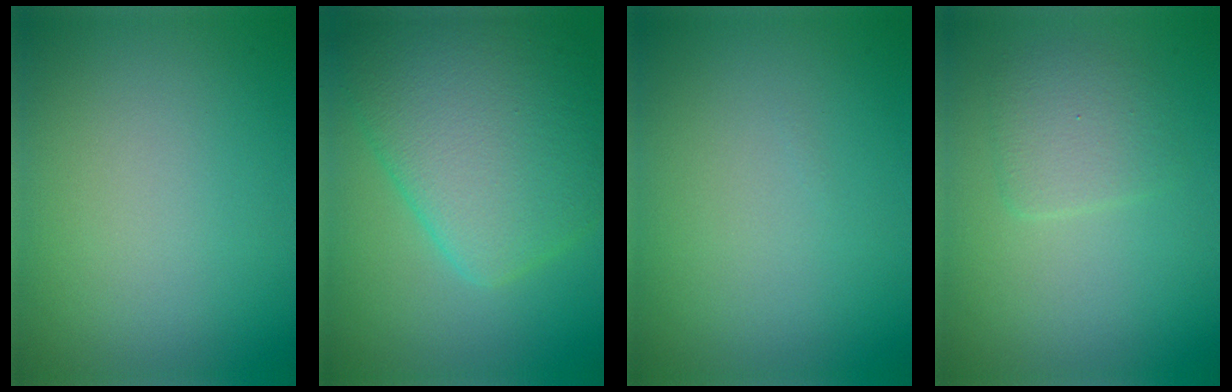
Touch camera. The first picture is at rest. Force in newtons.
{"total": 9.1, "press": 9.1, "slide": 0.1}
{"total": 0.0}
{"total": 2.3, "press": 2.3, "slide": 0.1}